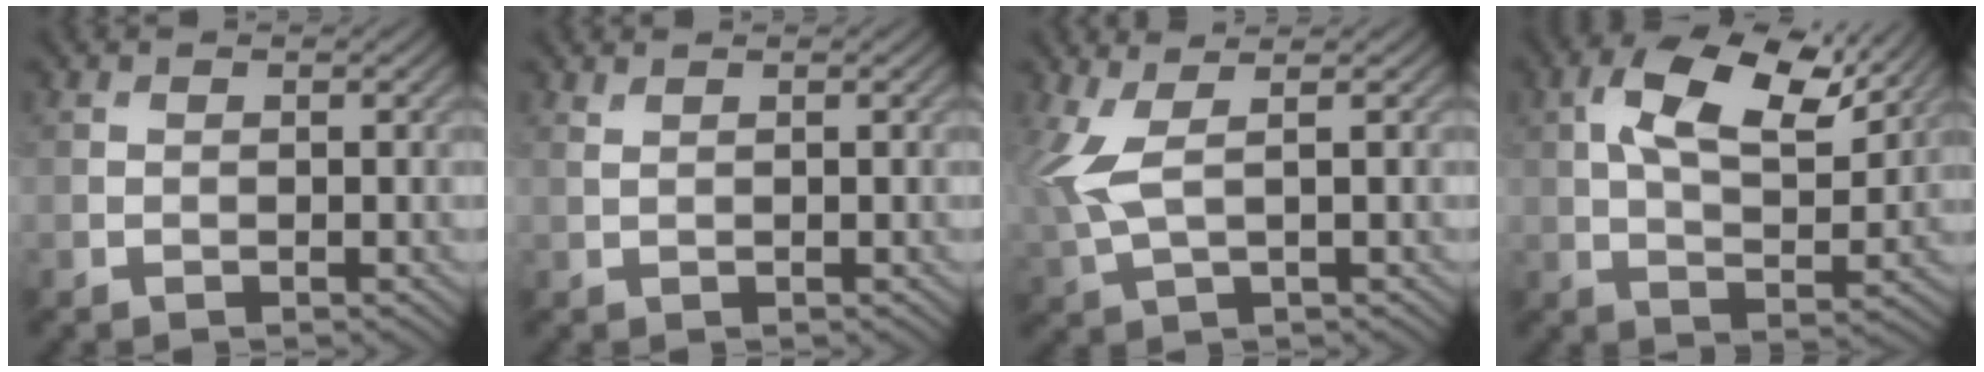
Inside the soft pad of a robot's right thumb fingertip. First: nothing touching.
{"total": 0.7, "force": [0.6, 0.0, 0.4], "torque": [-0.012, 0.003, 0.009]}
{"total": 5.1, "force": [1.3, 1.7, 4.7], "torque": [-0.127, 0.004, 0.025]}
{"total": 11.5, "force": [5.0, 5.5, 8.8], "torque": [-0.174, 0.003, 0.087]}